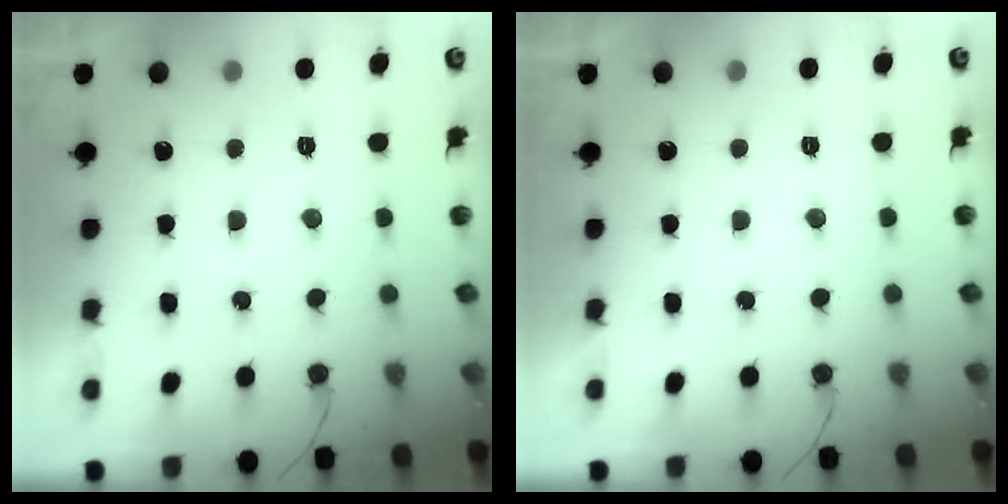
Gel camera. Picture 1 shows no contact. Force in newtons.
{"total": 1.8, "press": 1.8, "slide": 0.1}